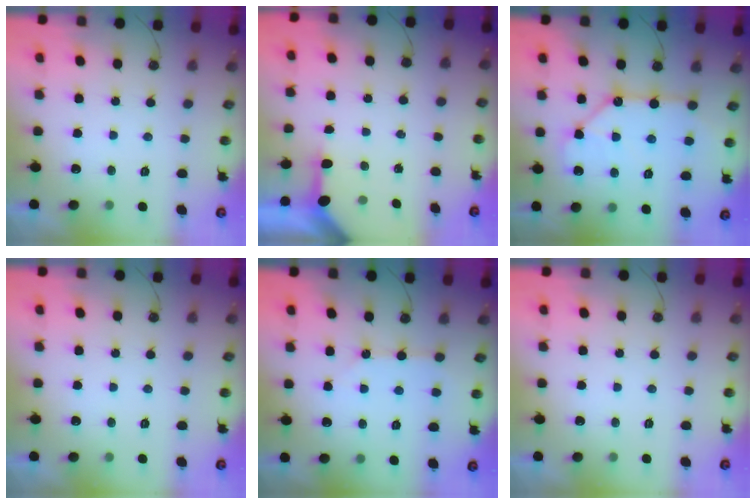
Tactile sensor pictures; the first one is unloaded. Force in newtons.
{"total": 3.7, "press": 3.7, "slide": 0.4}
{"total": 11.0, "press": 11.0, "slide": 1.2}
{"total": 0.0}
{"total": 2.4, "press": 2.4, "slide": 0.2}
{"total": 0.0}